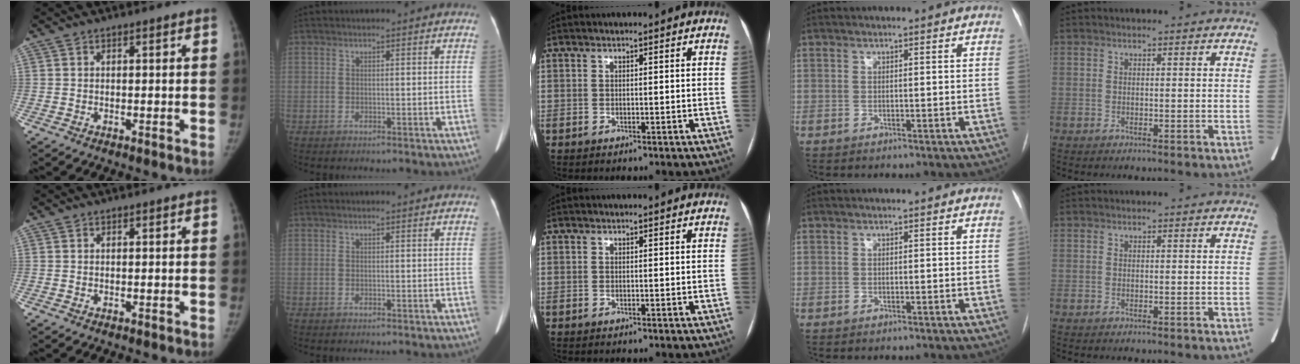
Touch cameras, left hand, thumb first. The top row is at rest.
{}